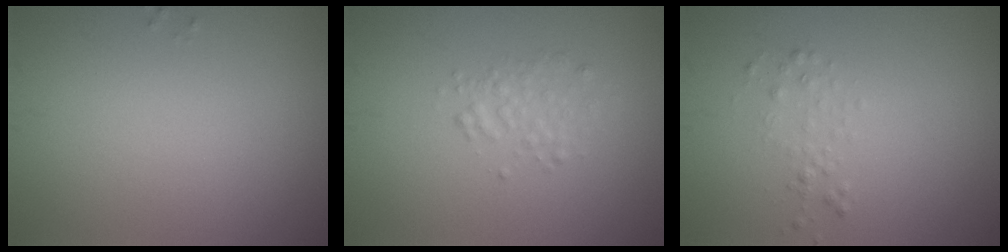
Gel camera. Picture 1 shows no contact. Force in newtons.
{"total": 1.8, "press": 1.8, "slide": 0.0}
{"total": 1.1, "press": 1.1, "slide": 0.1}